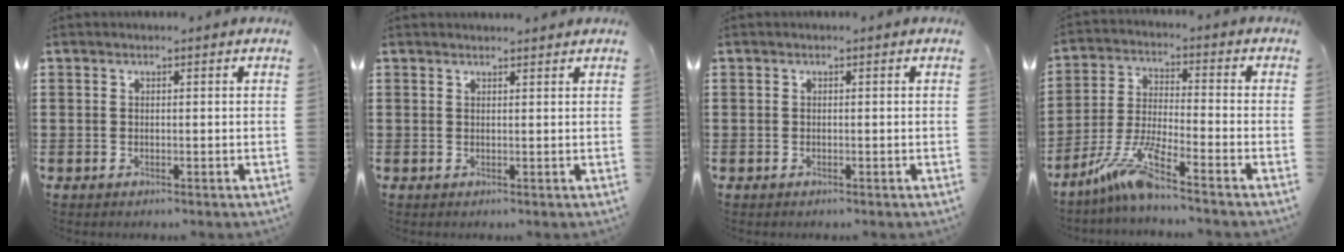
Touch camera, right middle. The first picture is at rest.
{"total": 1.3, "force": [1.3, -0.1, 0.1], "torque": [-0.004, 0.000, 0.025]}
{"total": 0.0}
{"total": 8.2, "force": [-6.0, 0.2, 5.6], "torque": [-0.128, -0.017, -0.121]}